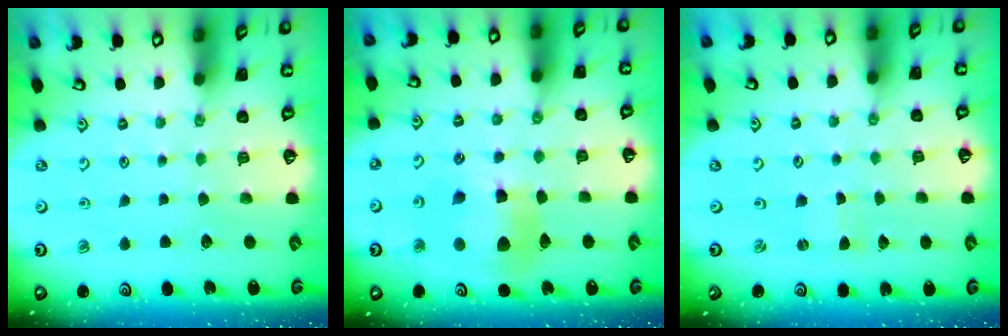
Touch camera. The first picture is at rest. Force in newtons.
{"total": 11.8, "press": 11.7, "slide": 1.7}
{"total": 0.0}